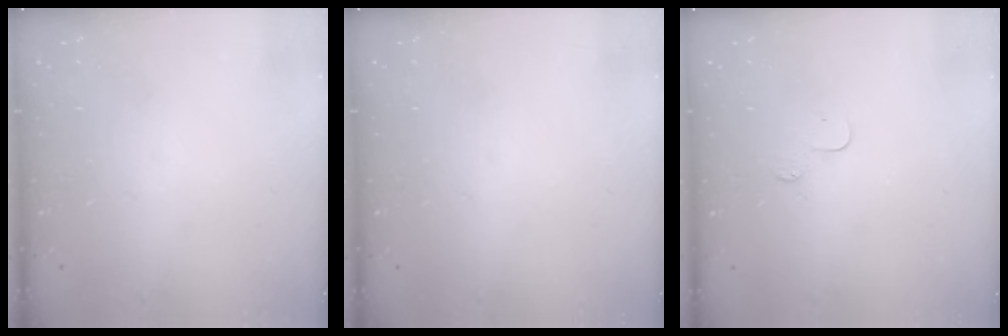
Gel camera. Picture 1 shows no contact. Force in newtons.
{"total": 0.0}
{"total": 3.7, "press": 3.7, "slide": 0.2}